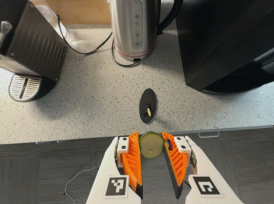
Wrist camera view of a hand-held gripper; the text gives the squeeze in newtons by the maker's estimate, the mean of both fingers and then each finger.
{"total": 7.7, "left": 7.5, "right": 7.8}